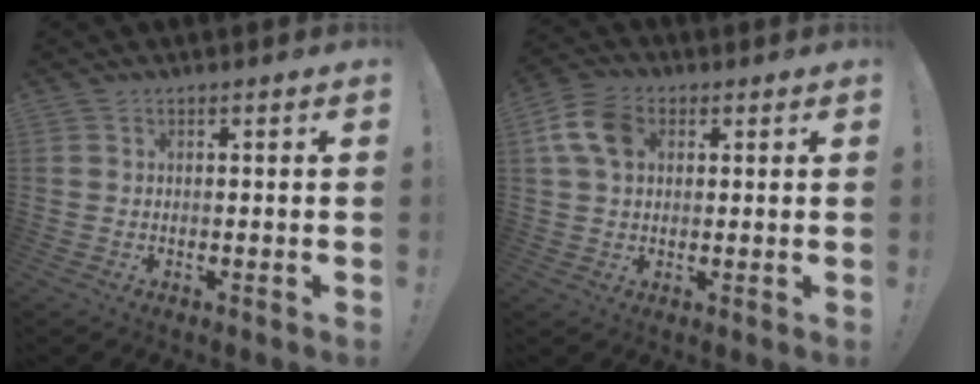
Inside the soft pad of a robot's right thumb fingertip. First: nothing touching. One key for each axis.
{"total": 10.2, "fx": 2.8, "fy": 7.1, "fz": 6.8, "tx": -0.127, "ty": 0.008, "tz": 0.057}